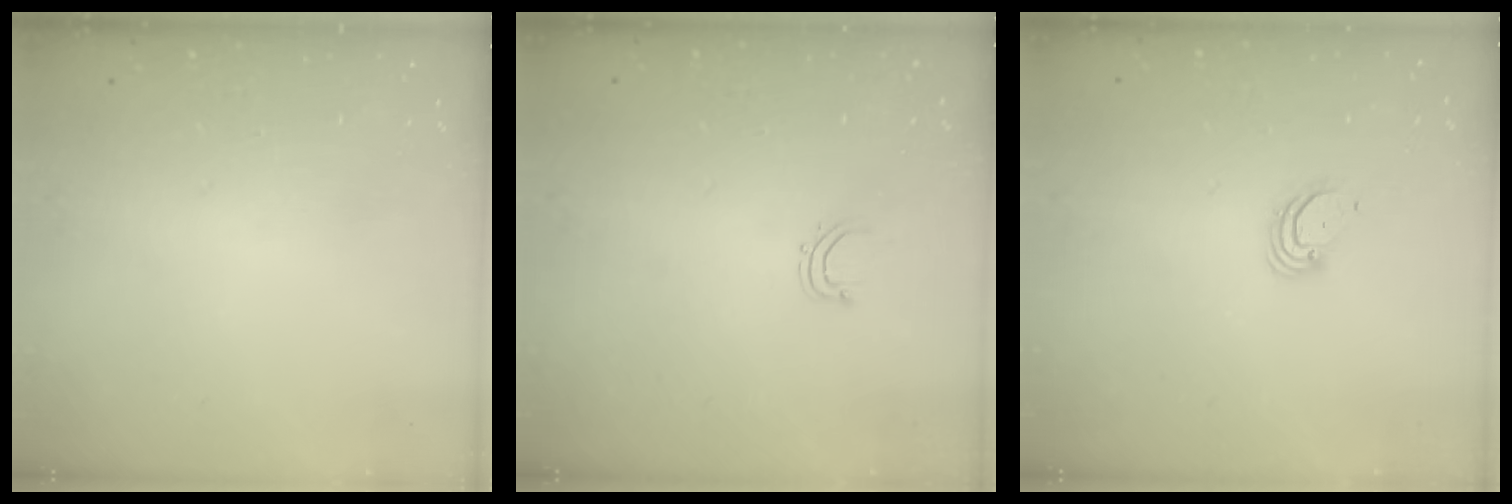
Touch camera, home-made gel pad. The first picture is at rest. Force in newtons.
{"total": 2.8, "press": 2.8, "slide": 0.5}
{"total": 3.7, "press": 3.7, "slide": 0.3}